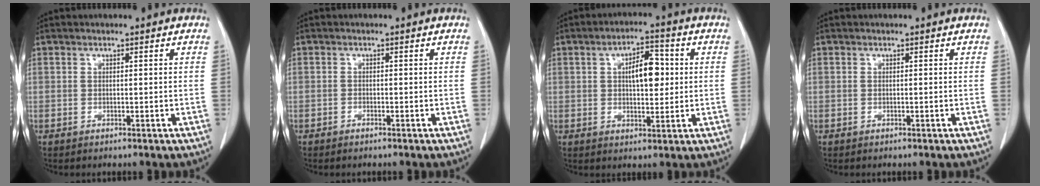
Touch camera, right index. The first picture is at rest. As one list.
[{"total": 0.5, "force": [-0.5, 0.1, 0.2], "torque": [-0.009, -0.001, -0.005]}, {"total": 7.0, "force": [1.1, 2.9, 6.3], "torque": [-0.103, 0.012, 0.018]}, {"total": 0.0}]